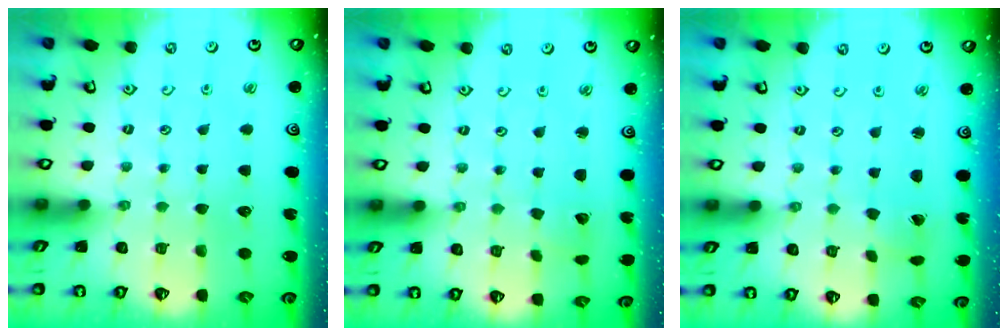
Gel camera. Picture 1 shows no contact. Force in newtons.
{"total": 1.2, "press": 1.2, "slide": 0.1}
{"total": 0.6, "press": 0.5, "slide": 0.2}